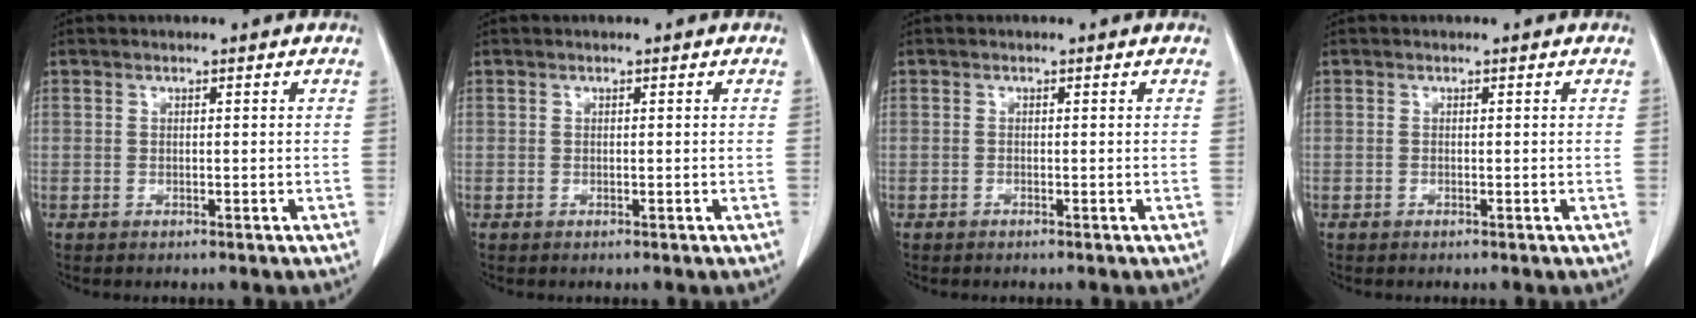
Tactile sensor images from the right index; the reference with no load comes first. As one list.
[{"total": 0.0}, {"total": 0.0}, {"total": 0.0}]